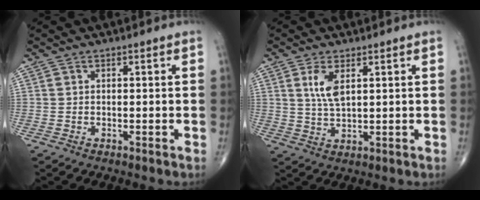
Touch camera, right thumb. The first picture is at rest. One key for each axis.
{"total": 4.9, "fx": 1.8, "fy": 1.9, "fz": 4.1, "tx": -0.081, "ty": -0.009, "tz": 0.041}